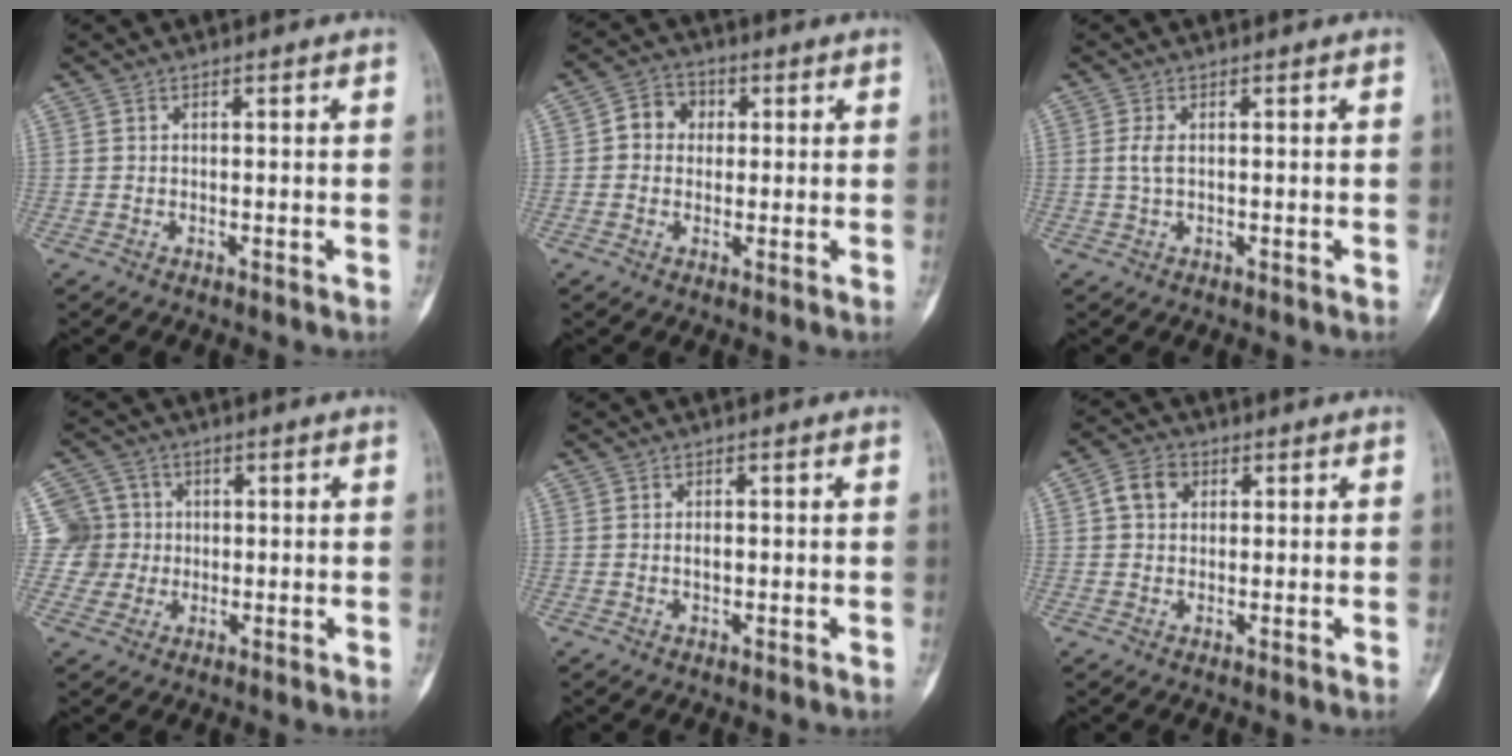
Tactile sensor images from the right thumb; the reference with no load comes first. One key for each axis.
{"total": 5.5, "fx": 0.7, "fy": 4.8, "fz": 2.6, "tx": -0.014, "ty": 0.011, "tz": 0.002}
{"total": 2.0, "fx": 0.1, "fy": 0.9, "fz": 1.8, "tx": -0.048, "ty": 0.002, "tz": 0.003}
{"total": 6.9, "fx": 0.5, "fy": 6.9, "fz": 0.2, "tx": 0.027, "ty": 0.014, "tz": 0.004}
{"total": 1.3, "fx": -0.1, "fy": 0.7, "fz": 1.1, "tx": -0.016, "ty": 0.001, "tz": 0.000}
{"total": 5.0, "fx": 1.3, "fy": 3.9, "fz": 2.7, "tx": -0.035, "ty": 0.007, "tz": 0.019}